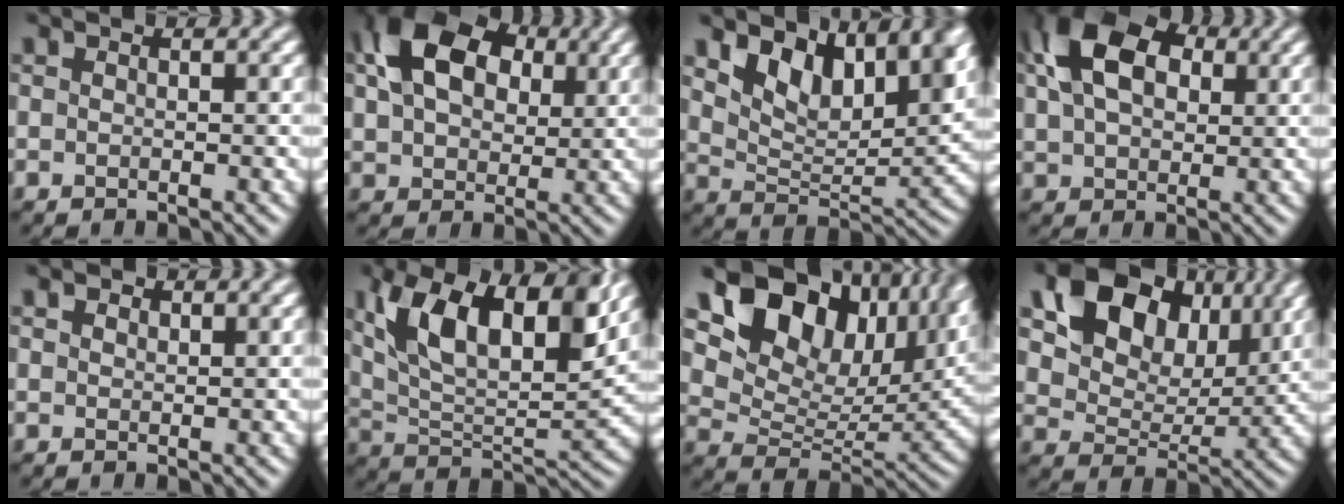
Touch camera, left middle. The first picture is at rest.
{"total": 11.6, "force": [4.4, 7.6, 7.7], "torque": [-0.158, 0.029, 0.072]}
{"total": 8.1, "force": [4.7, 3.9, 5.3], "torque": [-0.092, -0.009, 0.085]}
{"total": 10.6, "force": [3.9, 6.6, 7.3], "torque": [-0.148, 0.031, 0.063]}
{"total": 1.2, "force": [1.0, 0.6, 0.4], "torque": [-0.007, -0.003, 0.016]}
{"total": 12.9, "force": [5.7, 5.8, 10.1], "torque": [-0.168, 0.008, 0.098]}
{"total": 17.1, "force": [9.6, 9.7, 10.3], "torque": [-0.190, 0.030, 0.171]}
{"total": 12.6, "force": [6.8, 7.9, 7.0], "torque": [-0.134, 0.016, 0.111]}